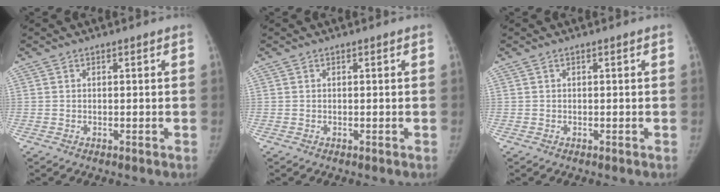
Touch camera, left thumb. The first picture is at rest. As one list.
[{"total": 0.0}, {"total": 0.0}]